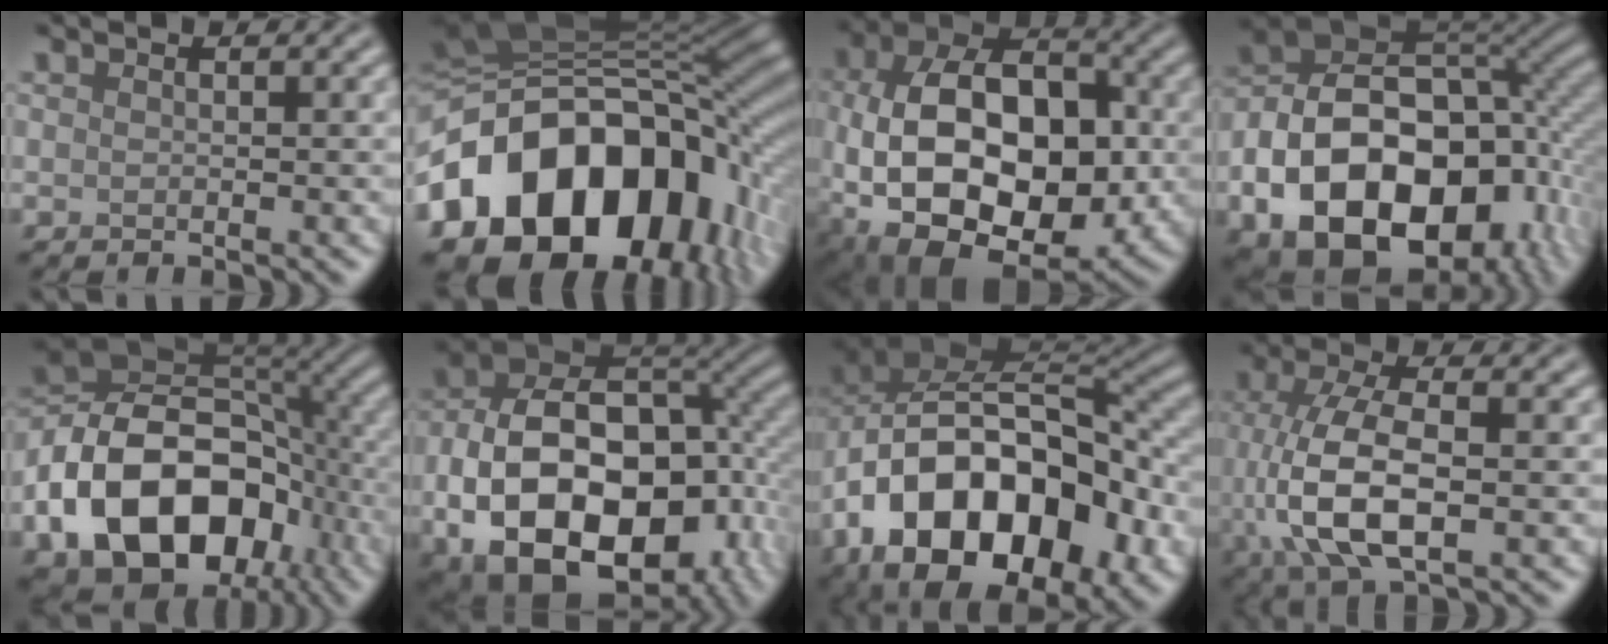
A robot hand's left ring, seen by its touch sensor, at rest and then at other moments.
{"total": 18.2, "force": [-4.8, 13.2, 11.5], "torque": [-0.192, -0.004, -0.082]}
{"total": 15.7, "force": [-2.3, 10.1, 11.8], "torque": [-0.195, -0.007, -0.041]}
{"total": 18.7, "force": [-6.8, 12.6, 12.1], "torque": [-0.205, -0.016, -0.107]}
{"total": 15.5, "force": [-5.7, 10.6, 9.8], "torque": [-0.175, -0.010, -0.104]}
{"total": 19.1, "force": [-5.2, 12.7, 13.3], "torque": [-0.238, -0.032, -0.073]}
{"total": 17.3, "force": [-4.3, 11.5, 12.2], "torque": [-0.198, -0.003, -0.064]}
{"total": 9.0, "force": [-1.3, 4.1, 7.9], "torque": [-0.167, 0.000, -0.027]}